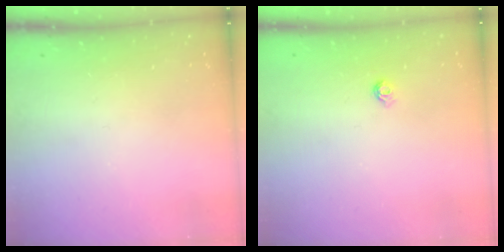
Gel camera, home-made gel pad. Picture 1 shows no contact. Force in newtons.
{"total": 3.9, "press": 3.9, "slide": 0.5}